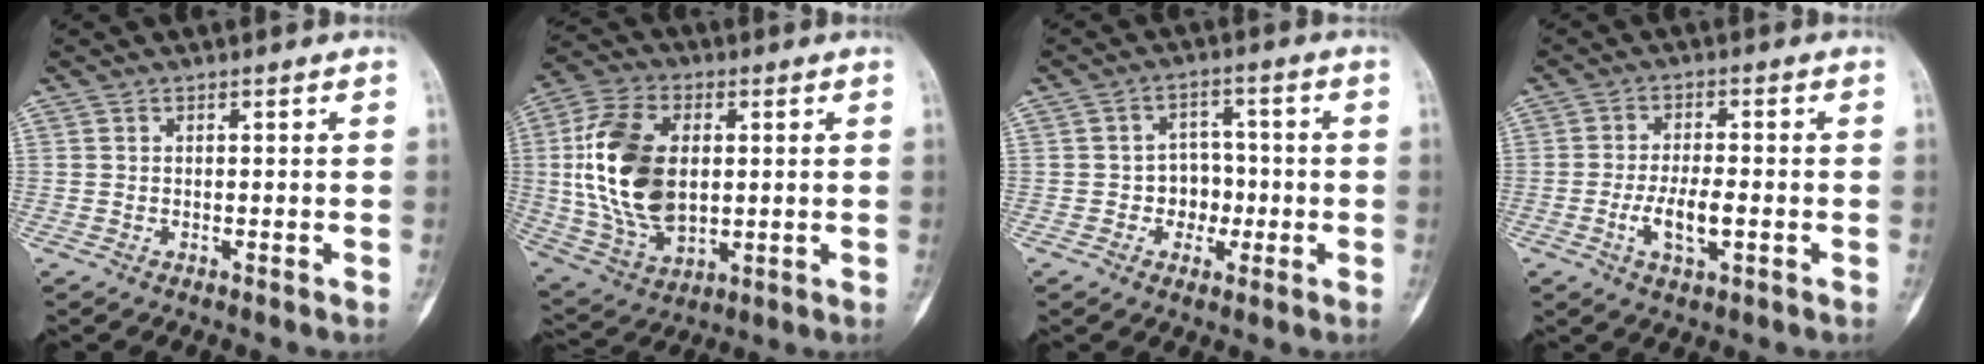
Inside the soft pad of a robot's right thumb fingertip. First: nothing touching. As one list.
[{"total": 19.2, "force": [1.8, 11.8, 15.0], "torque": [-0.290, -0.006, 0.040]}, {"total": 5.7, "force": [-1.3, 4.9, 2.7], "torque": [0.005, 0.018, -0.029]}, {"total": 6.4, "force": [-1.8, 2.5, 5.6], "torque": [-0.108, 0.005, -0.033]}]